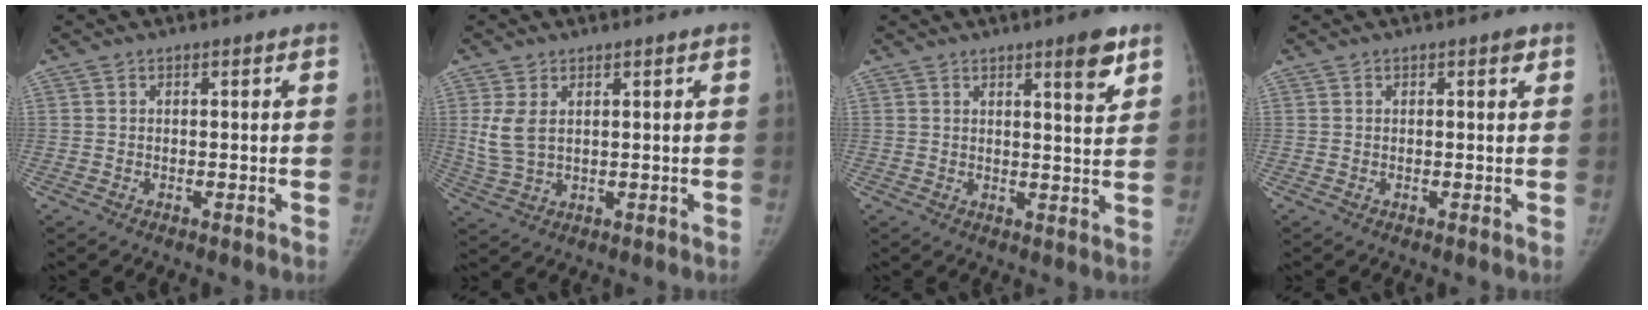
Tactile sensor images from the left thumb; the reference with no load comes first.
{"total": 5.4, "force": [1.7, 3.1, 4.1], "torque": [-0.090, -0.007, 0.045]}
{"total": 5.8, "force": [3.6, 1.1, 4.4], "torque": [-0.054, -0.024, 0.050]}
{"total": 1.1, "force": [0.6, 0.4, 0.8], "torque": [-0.008, 0.000, 0.007]}